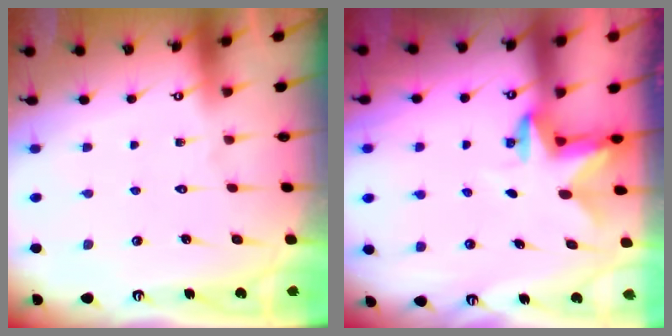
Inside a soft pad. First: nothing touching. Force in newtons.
{"total": 2.8, "press": 2.8, "slide": 0.5}